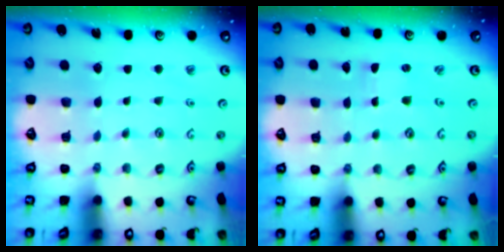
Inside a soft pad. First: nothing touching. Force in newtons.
{"total": 0.0}